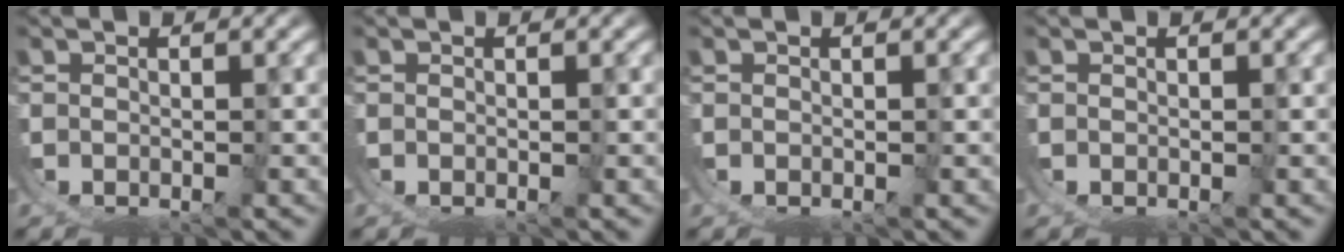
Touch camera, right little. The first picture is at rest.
{"total": 0.0}
{"total": 0.0}
{"total": 0.0}